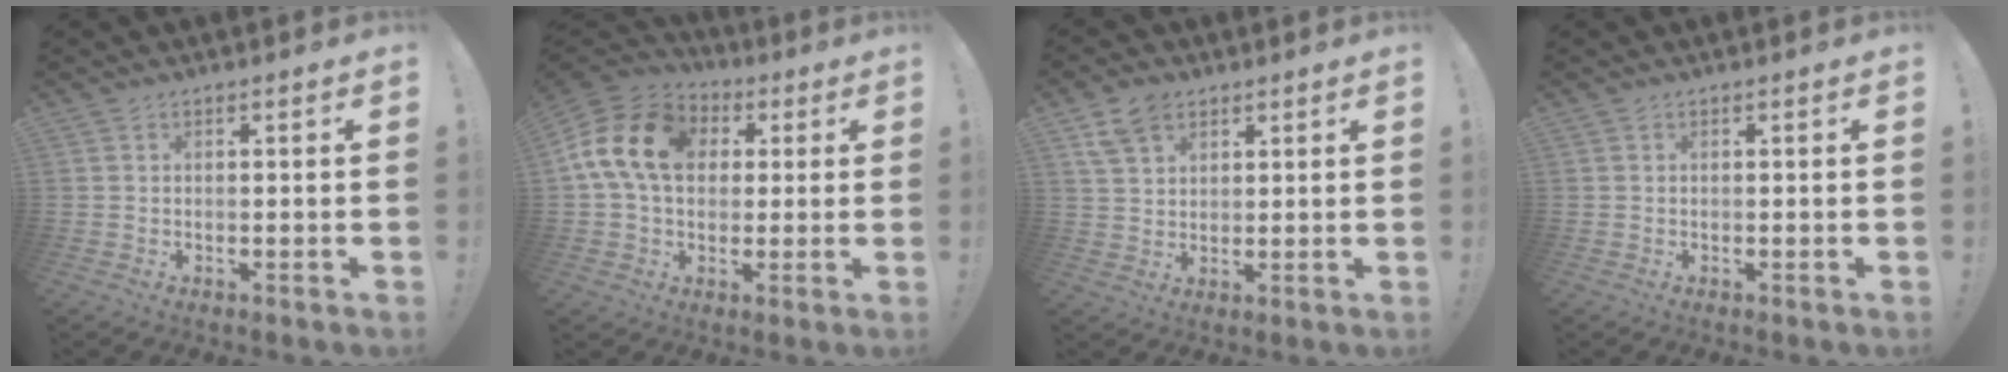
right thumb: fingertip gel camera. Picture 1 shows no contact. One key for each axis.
{"total": 16.8, "fx": 3.4, "fy": 12.4, "fz": 10.7, "tx": -0.192, "ty": 0.013, "tz": 0.064}
{"total": 8.0, "fx": 5.0, "fy": 5.2, "fz": 3.6, "tx": -0.060, "ty": -0.013, "tz": 0.098}
{"total": 0.0}